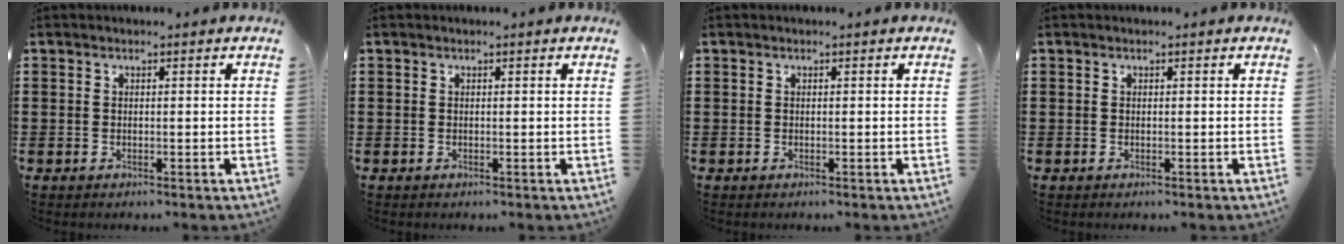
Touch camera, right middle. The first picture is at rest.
{"total": 0.0}
{"total": 0.0}
{"total": 0.0}